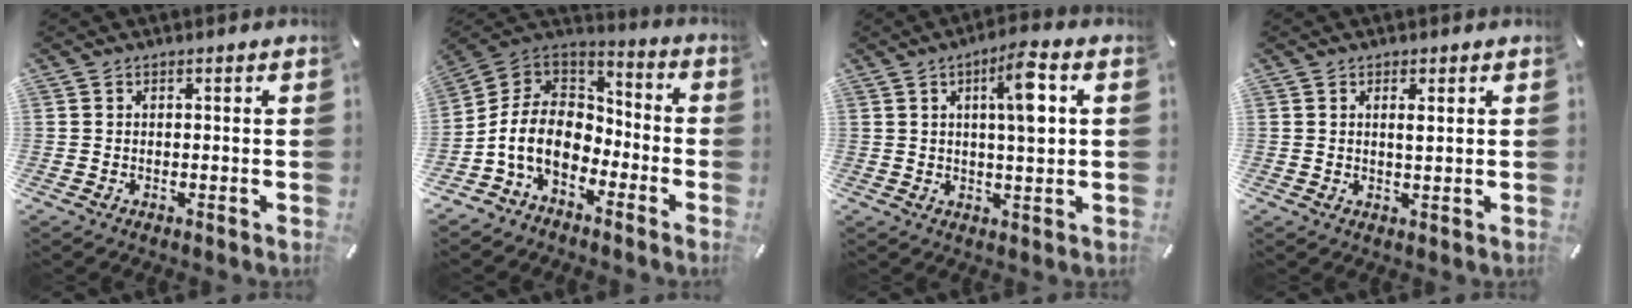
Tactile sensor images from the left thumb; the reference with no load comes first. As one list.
[{"total": 12.5, "force": [-5.4, 9.1, 6.5], "torque": [-0.163, 0.017, -0.105]}, {"total": 9.1, "force": [2.4, 1.9, 8.5], "torque": [-0.141, -0.003, 0.031]}, {"total": 1.9, "force": [0.6, 0.5, 1.8], "torque": [-0.036, 0.001, 0.009]}]